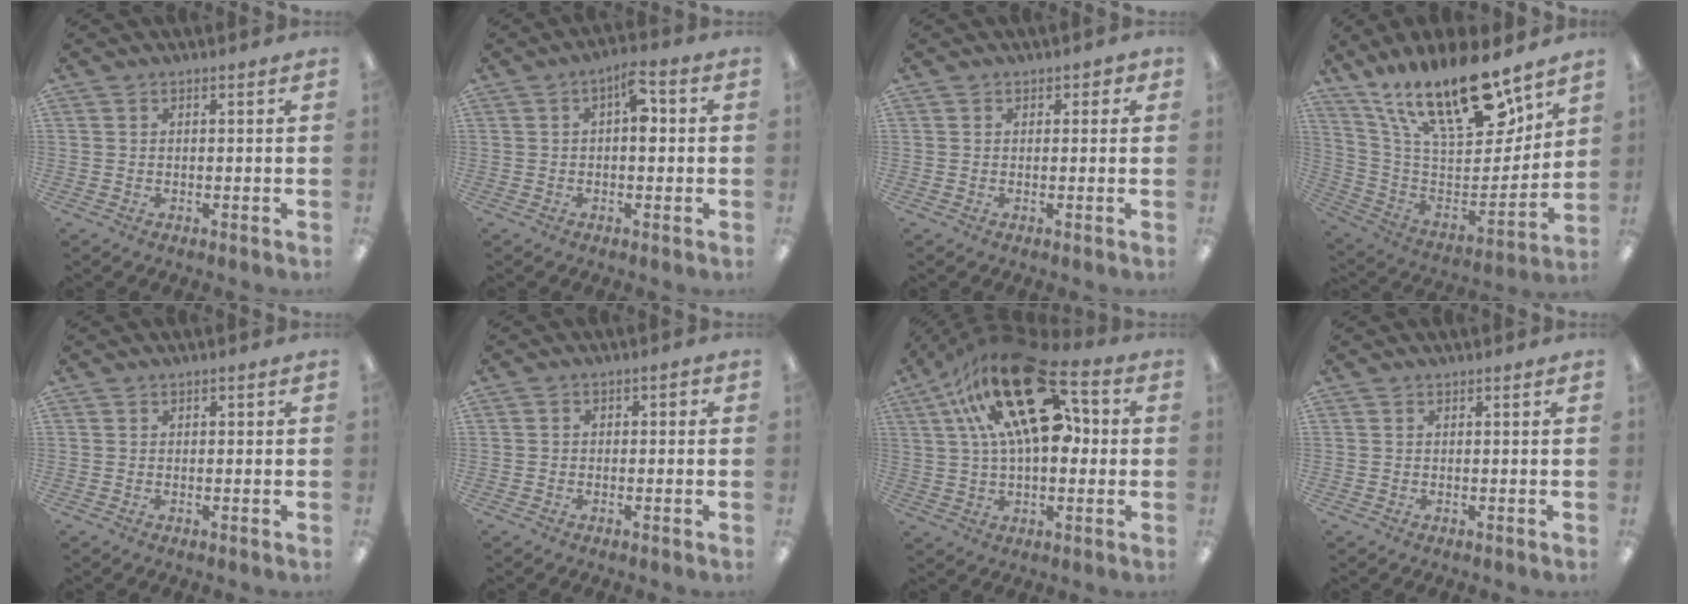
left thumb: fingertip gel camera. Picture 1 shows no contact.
{"total": 5.9, "force": [0.9, 2.9, 5.0], "torque": [-0.072, 0.007, 0.010]}
{"total": 1.3, "force": [0.3, 1.1, 0.7], "torque": [-0.006, 0.001, 0.002]}
{"total": 24.6, "force": [17.6, 8.7, 14.9], "torque": [-0.253, -0.110, 0.304]}
{"total": 0.0}
{"total": 1.9, "force": [-1.4, 1.1, 0.8], "torque": [-0.011, 0.009, -0.027]}
{"total": 26.7, "force": [10.7, 13.4, 20.4], "torque": [-0.340, -0.039, 0.180]}
{"total": 0.0}